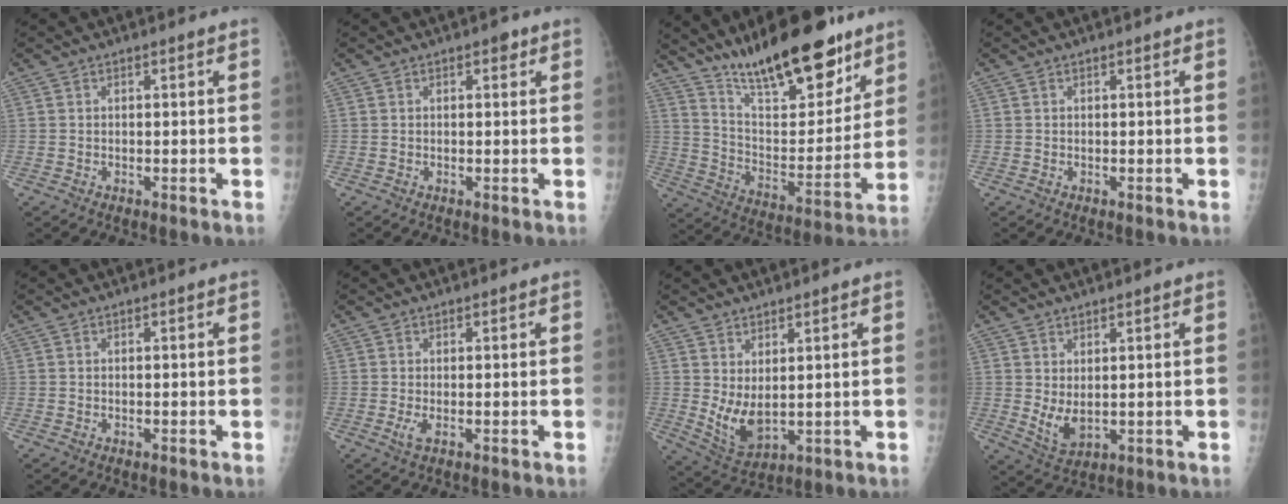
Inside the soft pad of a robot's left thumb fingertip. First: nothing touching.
{"total": 1.3, "force": [0.7, 0.7, 0.9], "torque": [-0.004, 0.000, 0.006]}
{"total": 23.0, "force": [16.7, 7.5, 13.9], "torque": [-0.175, -0.086, 0.277]}
{"total": 0.0}
{"total": 0.0}
{"total": 1.8, "force": [0.1, 0.7, 1.7], "torque": [-0.034, -0.005, 0.002]}
{"total": 7.3, "force": [1.8, 3.6, 6.1], "torque": [-0.108, -0.023, 0.050]}
{"total": 5.3, "force": [1.2, 2.8, 4.3], "torque": [-0.072, -0.017, 0.034]}